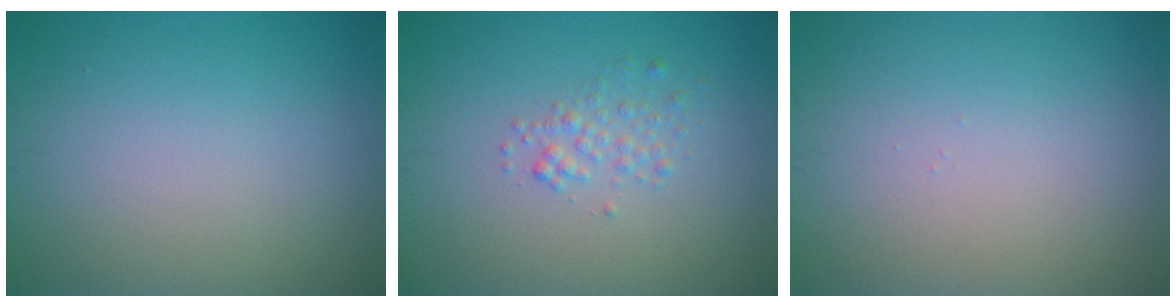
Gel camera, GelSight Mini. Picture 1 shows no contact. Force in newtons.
{"total": 1.5, "press": 1.5, "slide": 0.1}
{"total": 0.0}